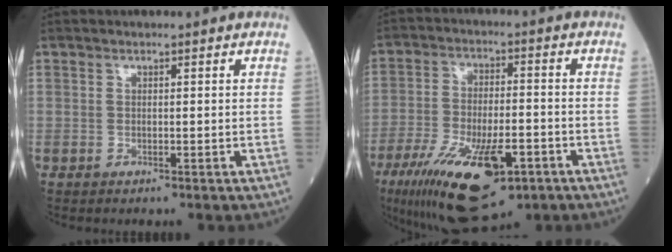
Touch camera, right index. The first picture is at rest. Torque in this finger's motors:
{"motor_torque": [1.63, -0.51, 1.00, 0.21]}